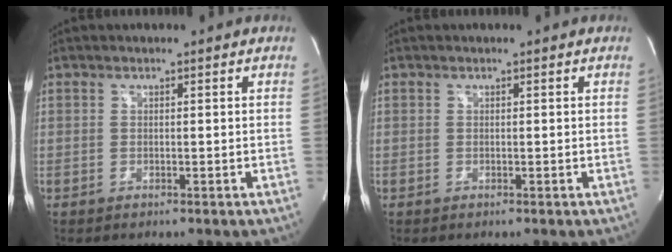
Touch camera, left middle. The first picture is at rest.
{"total": 0.0}